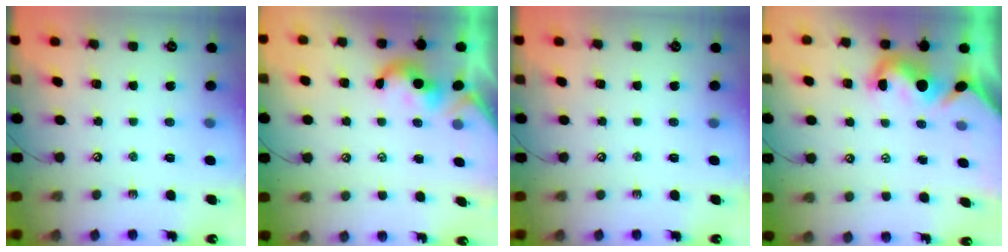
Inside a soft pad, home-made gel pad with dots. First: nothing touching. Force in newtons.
{"total": 1.0, "press": 0.9, "slide": 0.5}
{"total": 0.0}
{"total": 3.3, "press": 3.1, "slide": 1.2}